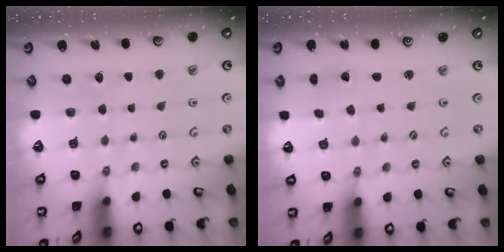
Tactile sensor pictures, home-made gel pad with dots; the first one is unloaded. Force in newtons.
{"total": 1.2, "press": 1.2, "slide": 0.1}